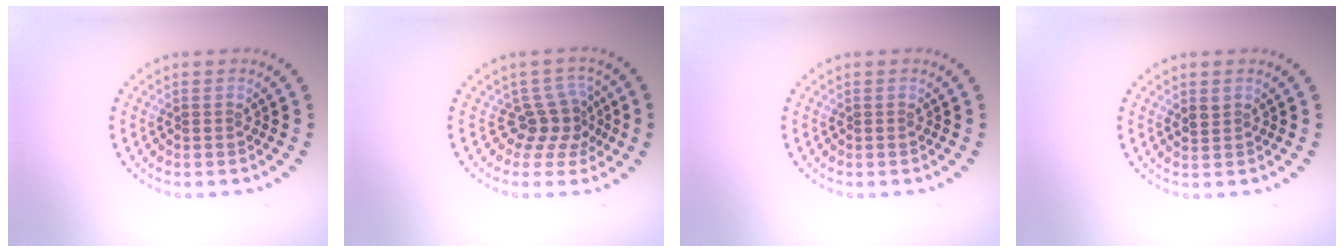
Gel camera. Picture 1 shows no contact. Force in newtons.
{"total": 2.9, "press": 2.0, "slide": 2.1}
{"total": 0.0}
{"total": 1.0, "press": 0.8, "slide": 0.5}